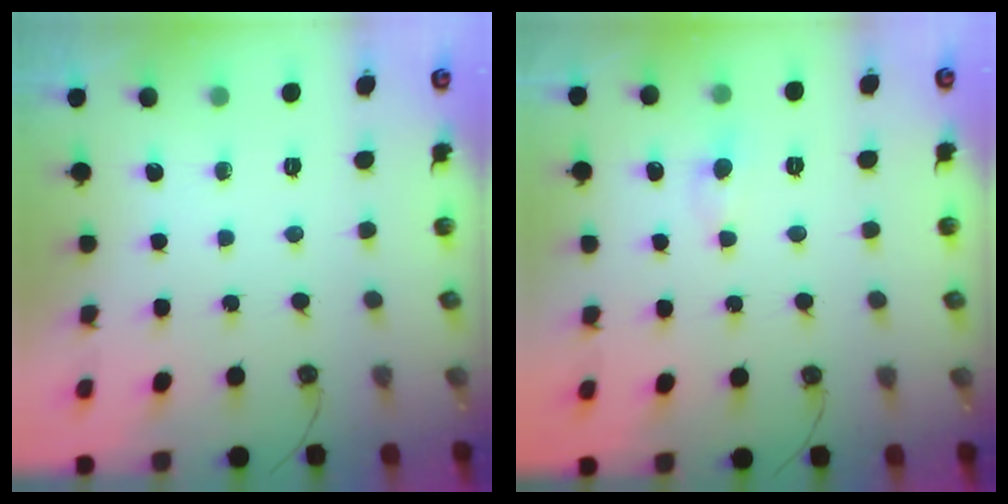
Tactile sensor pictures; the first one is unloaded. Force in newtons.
{"total": 1.4, "press": 1.2, "slide": 0.6}